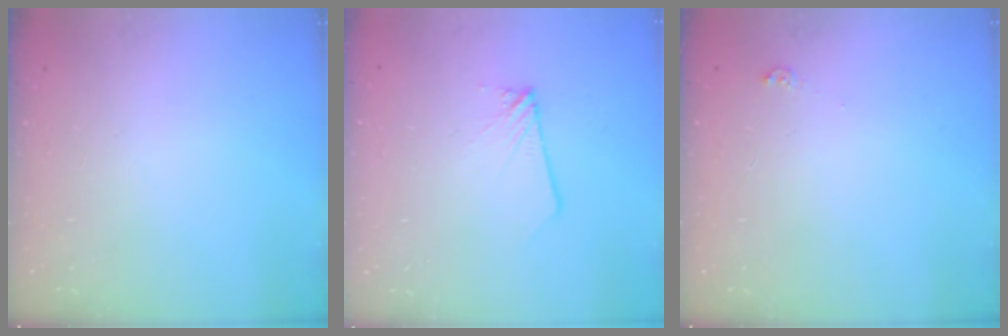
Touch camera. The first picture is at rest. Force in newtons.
{"total": 1.6, "press": 1.6, "slide": 0.1}
{"total": 3.0, "press": 3.0, "slide": 0.4}